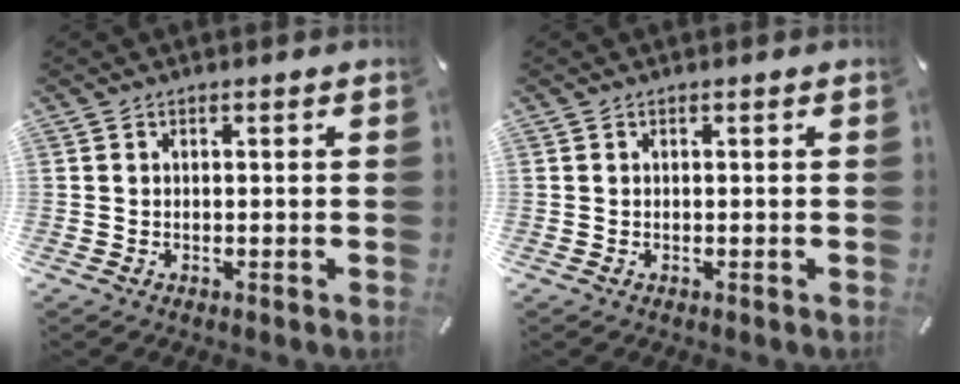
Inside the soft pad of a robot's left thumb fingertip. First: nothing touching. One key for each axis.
{"total": 0.0}